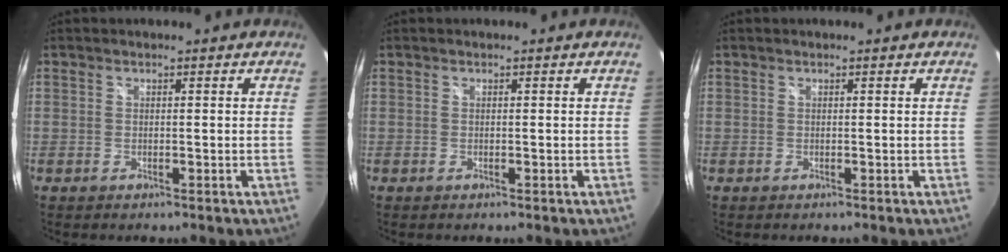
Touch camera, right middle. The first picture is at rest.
{"total": 0.0}
{"total": 0.0}